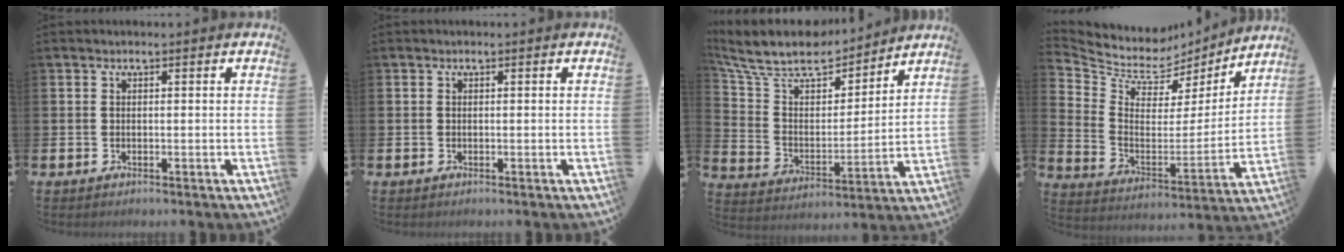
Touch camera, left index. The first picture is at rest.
{"total": 0.0}
{"total": 10.9, "force": [9.7, 3.6, 3.3], "torque": [-0.114, -0.066, 0.167]}
{"total": 7.4, "force": [6.6, 3.1, 1.1], "torque": [-0.068, -0.052, 0.113]}